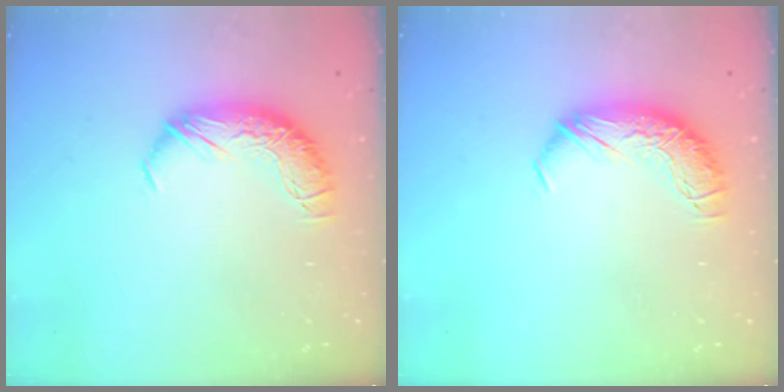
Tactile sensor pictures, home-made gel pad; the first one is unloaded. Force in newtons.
{"total": 0.0}